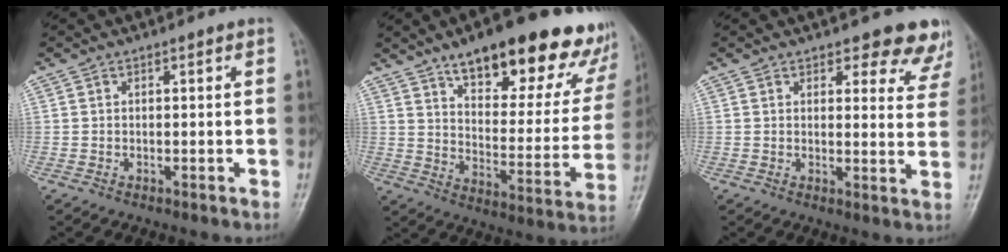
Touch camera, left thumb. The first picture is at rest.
{"total": 26.6, "force": [17.7, 10.1, 17.0], "torque": [-0.186, -0.063, 0.247]}
{"total": 9.2, "force": [7.9, 3.6, 3.0], "torque": [0.017, -0.043, 0.069]}